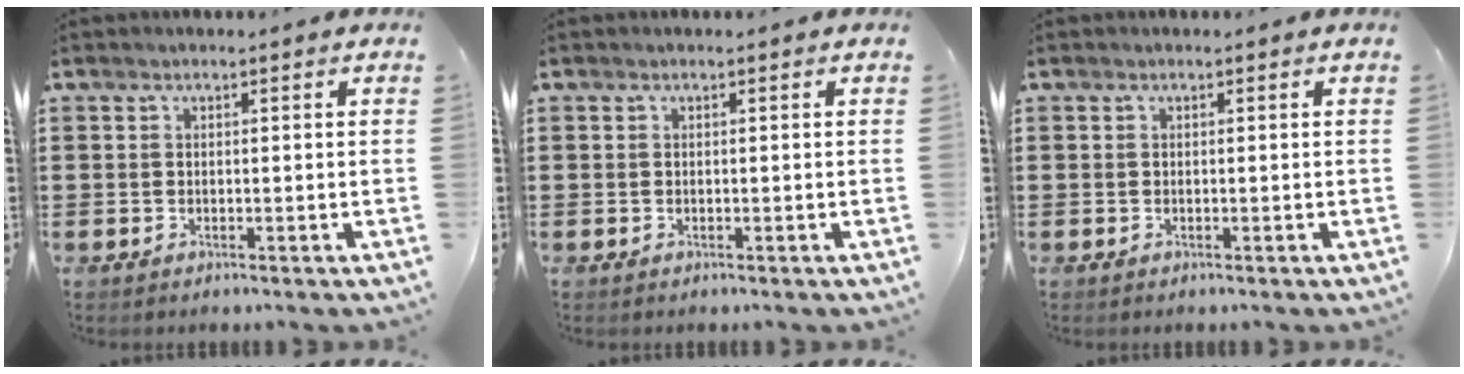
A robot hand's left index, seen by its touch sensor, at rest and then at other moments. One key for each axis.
{"total": 0.0}
{"total": 0.0}